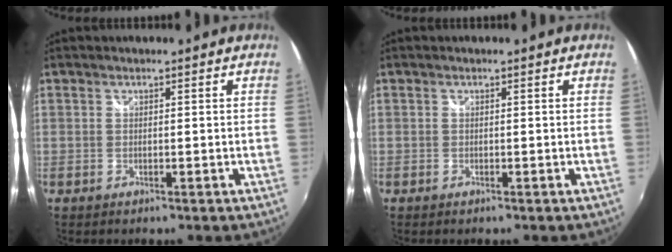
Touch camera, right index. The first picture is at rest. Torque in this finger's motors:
{"motor_torque": [-0.04, -0.05, 0.00, 0.01]}